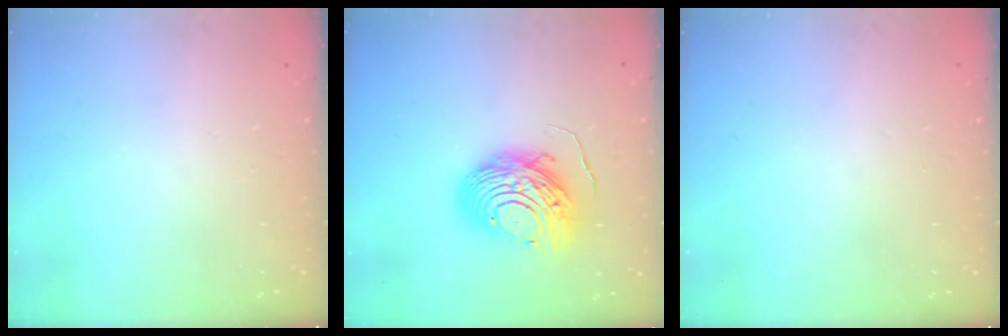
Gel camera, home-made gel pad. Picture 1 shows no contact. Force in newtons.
{"total": 12.2, "press": 12.1, "slide": 1.2}
{"total": 0.0}